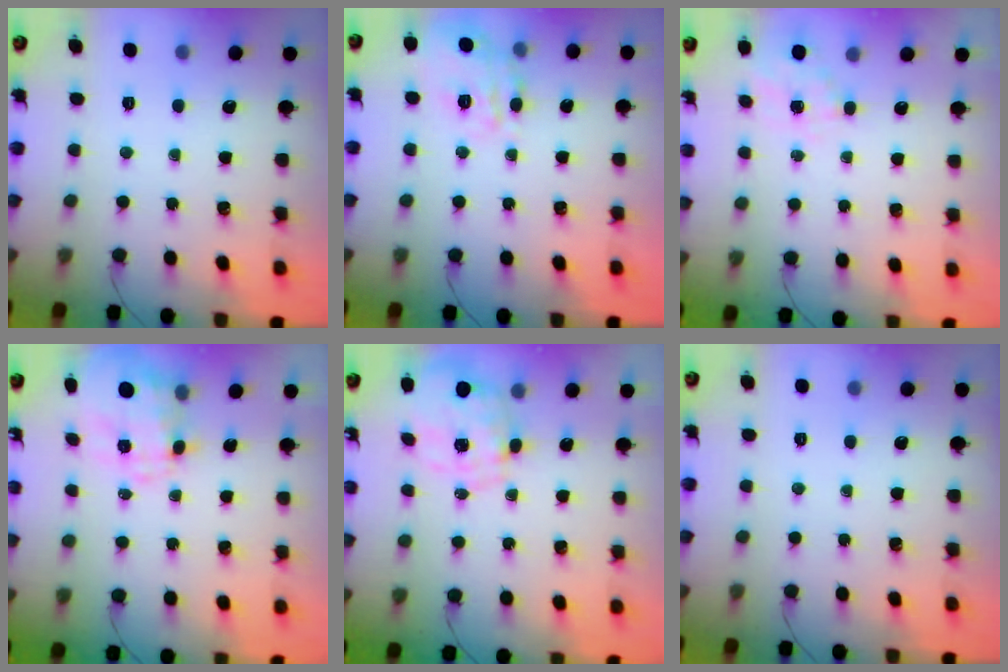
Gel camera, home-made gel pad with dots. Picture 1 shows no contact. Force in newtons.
{"total": 11.8, "press": 11.7, "slide": 0.7}
{"total": 4.7, "press": 4.5, "slide": 1.3}
{"total": 7.6, "press": 7.4, "slide": 1.6}
{"total": 2.3, "press": 2.1, "slide": 1.1}
{"total": 0.0}